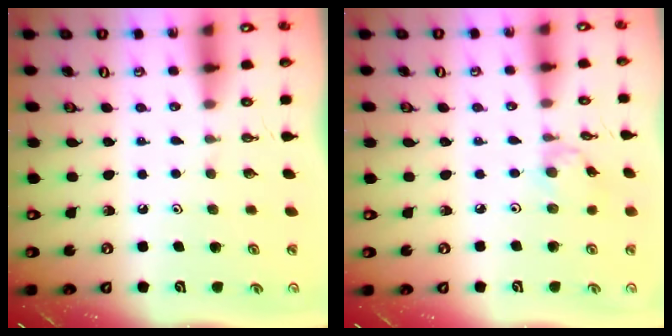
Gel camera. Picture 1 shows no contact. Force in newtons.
{"total": 1.1, "press": 1.1, "slide": 0.3}